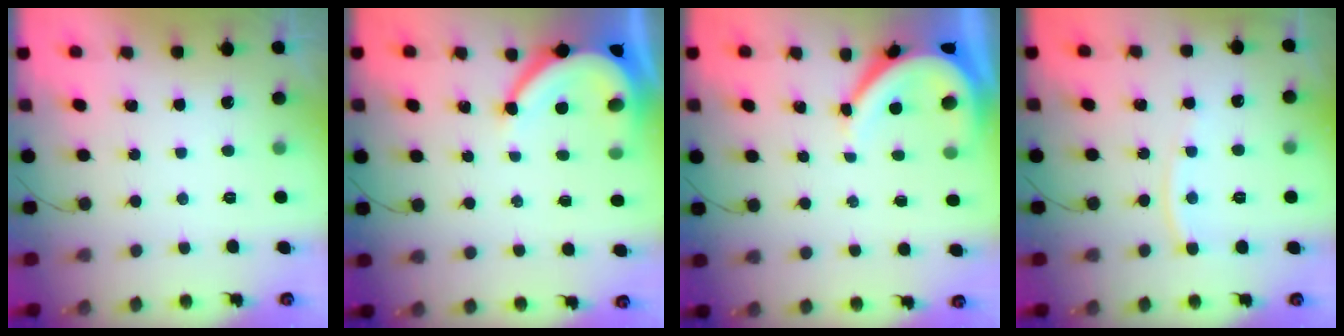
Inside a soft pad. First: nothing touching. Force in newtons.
{"total": 8.3, "press": 8.3, "slide": 0.6}
{"total": 8.5, "press": 8.5, "slide": 0.9}
{"total": 6.4, "press": 6.3, "slide": 0.7}